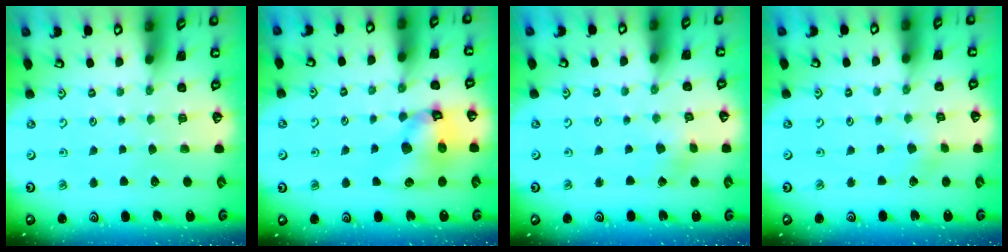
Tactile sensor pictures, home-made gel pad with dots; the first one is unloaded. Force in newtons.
{"total": 12.6, "press": 12.5, "slide": 1.6}
{"total": 1.7, "press": 1.7, "slide": 0.2}
{"total": 2.6, "press": 2.6, "slide": 0.2}